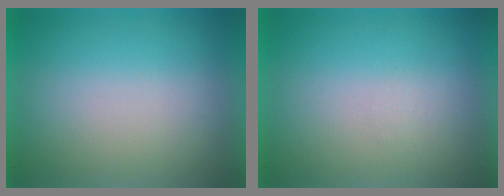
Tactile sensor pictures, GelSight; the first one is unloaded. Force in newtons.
{"total": 1.3}